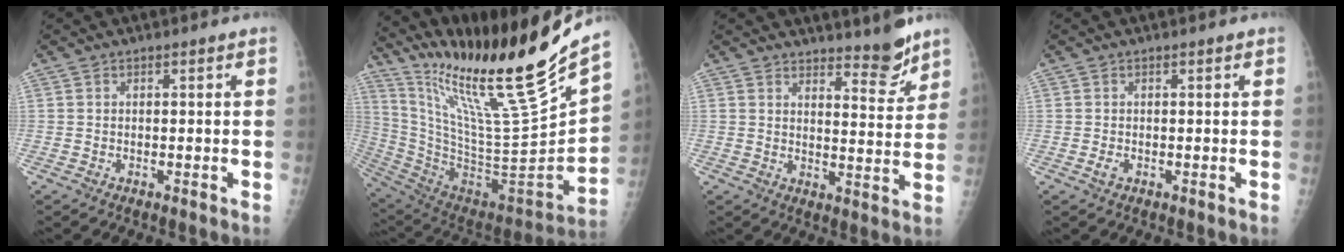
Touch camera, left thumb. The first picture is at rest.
{"total": 28.9, "force": [21.9, 1.6, 18.8], "torque": [-0.295, -0.135, 0.386]}
{"total": 6.9, "force": [6.0, 1.3, 3.0], "torque": [-0.024, -0.057, 0.093]}
{"total": 1.3, "force": [0.2, 0.7, 1.1], "torque": [-0.021, 0.004, 0.008]}